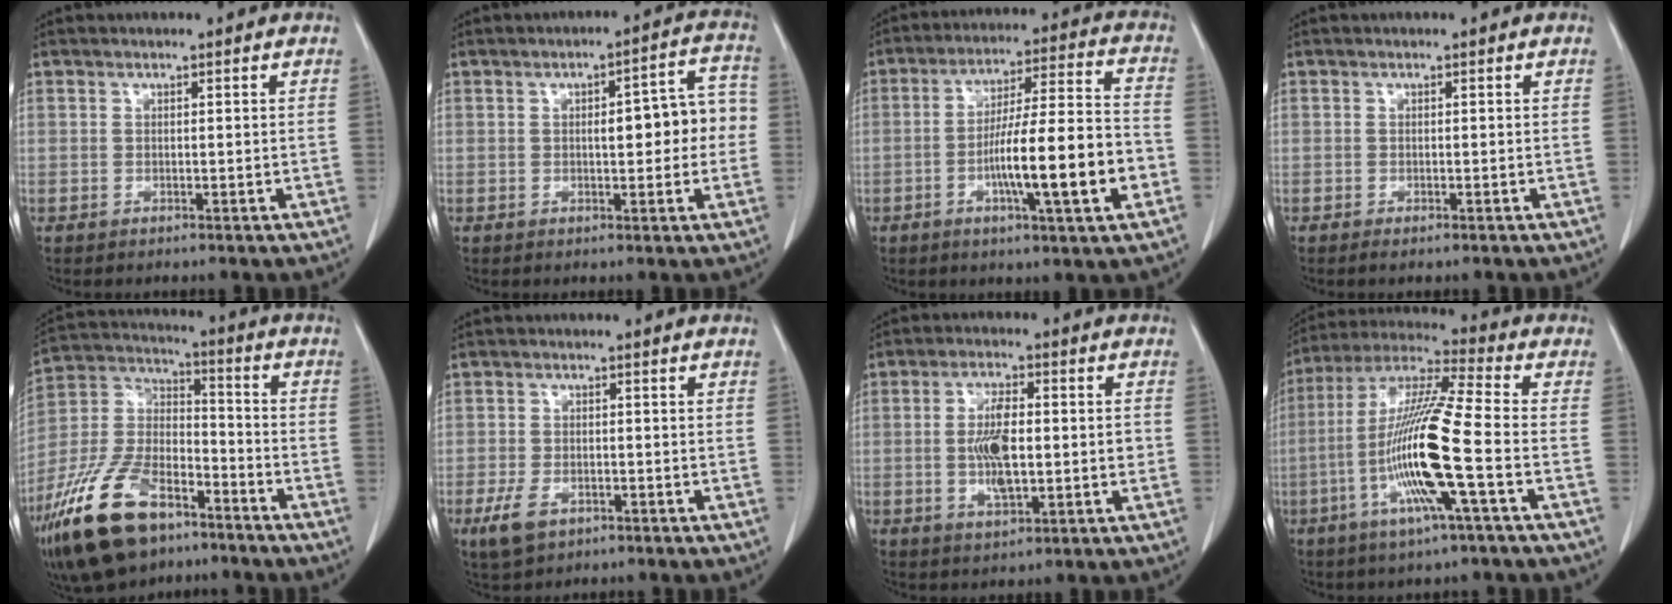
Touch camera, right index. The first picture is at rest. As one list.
[{"total": 8.3, "force": [0.1, 2.6, 7.9], "torque": [-0.098, 0.033, 0.003]}, {"total": 15.5, "force": [-4.4, 1.1, 14.8], "torque": [-0.247, 0.006, -0.070]}, {"total": 0.8, "force": [-0.6, 0.1, 0.6], "torque": [-0.012, -0.002, -0.008]}, {"total": 19.0, "force": [-12.5, 8.6, 11.4], "torque": [-0.259, 0.003, -0.230]}, {"total": 4.6, "force": [-2.4, 2.7, 2.9], "torque": [-0.064, -0.004, -0.036]}, {"total": 8.6, "force": [-0.6, 3.0, 8.1], "torque": [-0.156, 0.007, -0.006]}, {"total": 16.3, "force": [-4.4, -0.2, 15.7], "torque": [-0.318, -0.007, -0.095]}]